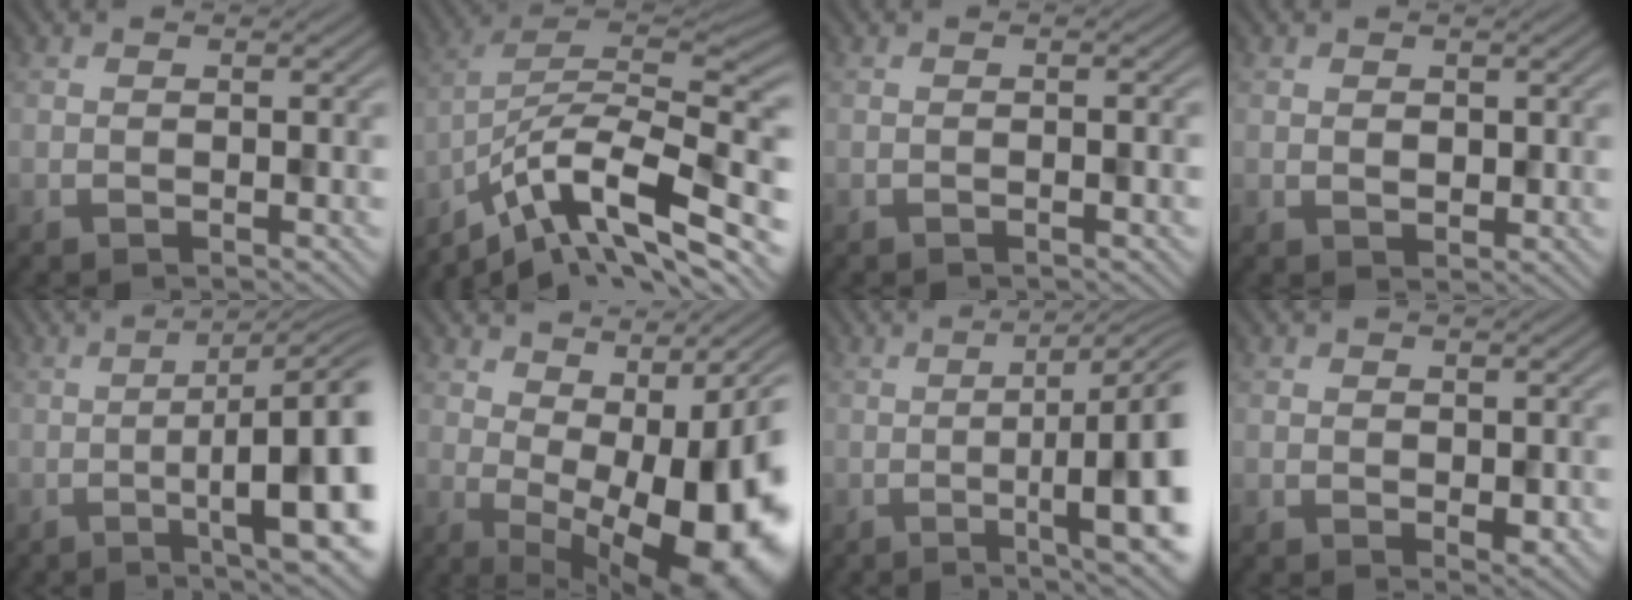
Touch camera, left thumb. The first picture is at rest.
{"total": 12.7, "force": [-8.3, 4.5, 8.5], "torque": [-0.163, -0.004, -0.154]}
{"total": 1.3, "force": [-0.4, 0.3, 1.2], "torque": [-0.013, 0.004, -0.009]}
{"total": 1.2, "force": [0.7, 1.0, -0.2], "torque": [0.004, -0.002, 0.019]}
{"total": 12.0, "force": [-2.2, 2.7, 11.4], "torque": [-0.118, 0.007, -0.029]}
{"total": 16.2, "force": [-0.6, 7.5, 14.3], "torque": [-0.179, -0.023, 0.024]}
{"total": 11.8, "force": [-1.2, 2.8, 11.4], "torque": [-0.128, 0.003, -0.011]}
{"total": 2.3, "force": [0.0, 1.7, 1.5], "torque": [-0.021, -0.006, 0.011]}